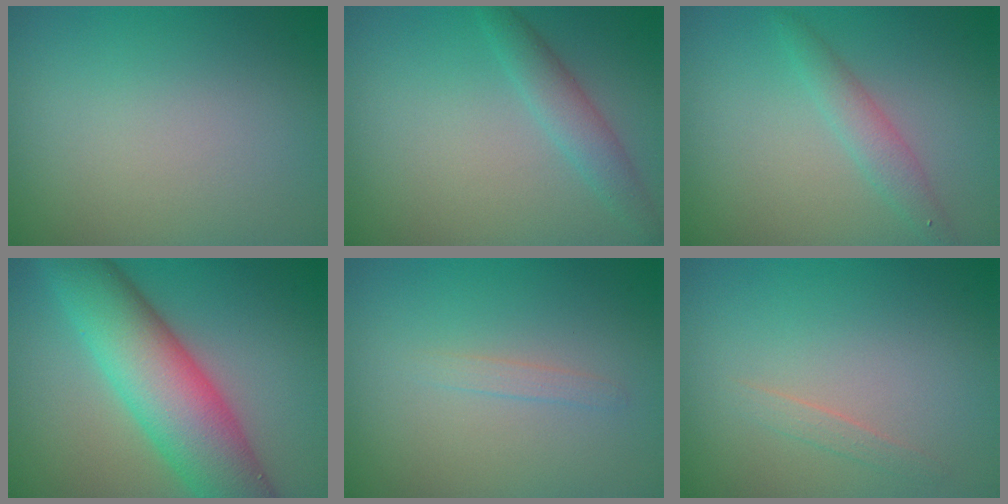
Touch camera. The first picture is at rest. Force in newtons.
{"total": 2.3, "press": 2.3, "slide": 0.1}
{"total": 1.9, "press": 1.9, "slide": 0.1}
{"total": 9.5, "press": 9.5, "slide": 0.3}
{"total": 0.8, "press": 0.8, "slide": 0.0}
{"total": 0.9, "press": 0.9, "slide": 0.0}